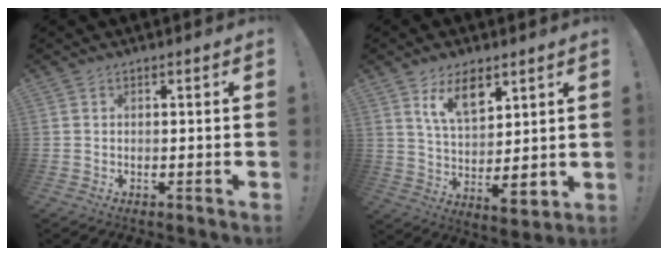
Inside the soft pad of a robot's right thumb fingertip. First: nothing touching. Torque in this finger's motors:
{"motor_torque": [1.66, 2.10, 0.10, 0.21, 0.22]}